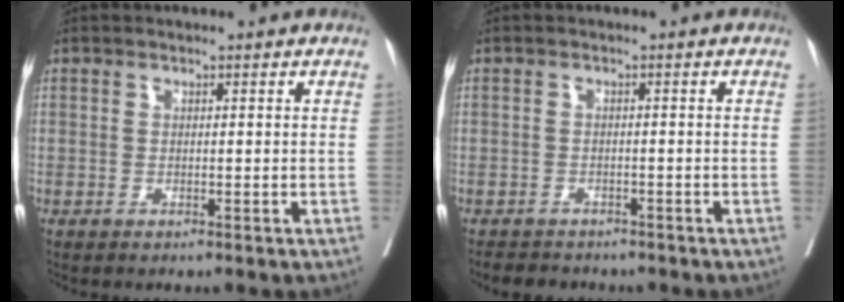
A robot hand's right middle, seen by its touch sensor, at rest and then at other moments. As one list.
[{"total": 4.9, "force": [-4.4, 1.9, 1.1], "torque": [-0.023, -0.005, -0.059]}]